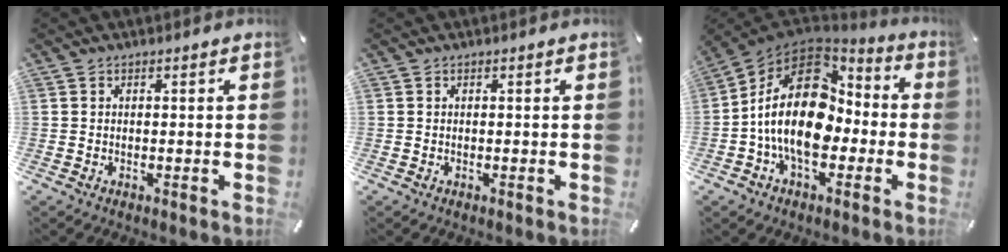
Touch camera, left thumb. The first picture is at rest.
{"total": 0.0}
{"total": 20.1, "force": [-1.4, 13.3, 15.1], "torque": [-0.290, 0.007, -0.024]}